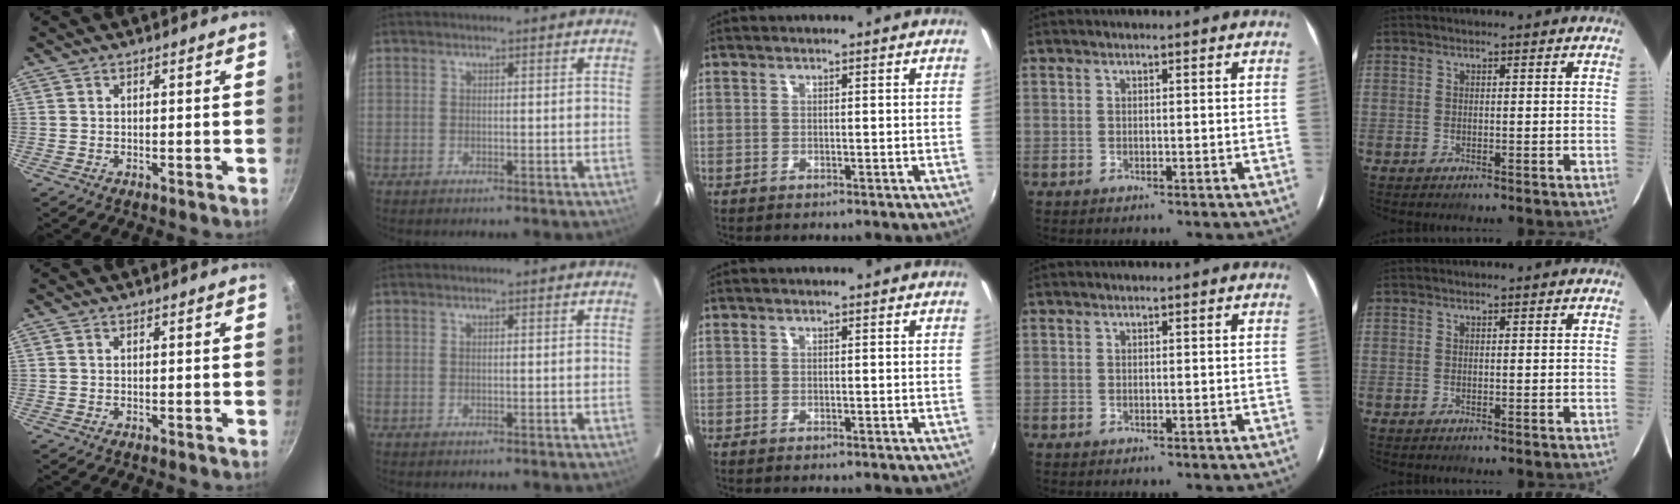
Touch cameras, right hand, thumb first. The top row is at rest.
{}